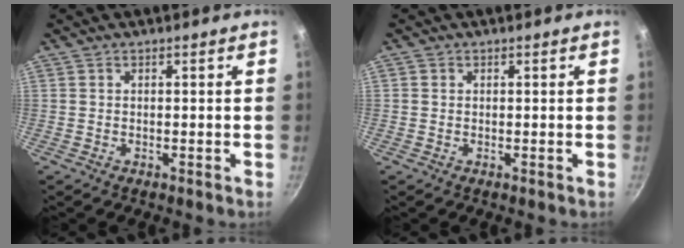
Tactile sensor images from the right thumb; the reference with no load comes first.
{"total": 0.5, "force": [0.0, 0.5, 0.1], "torque": [-0.001, 0.002, -0.001]}